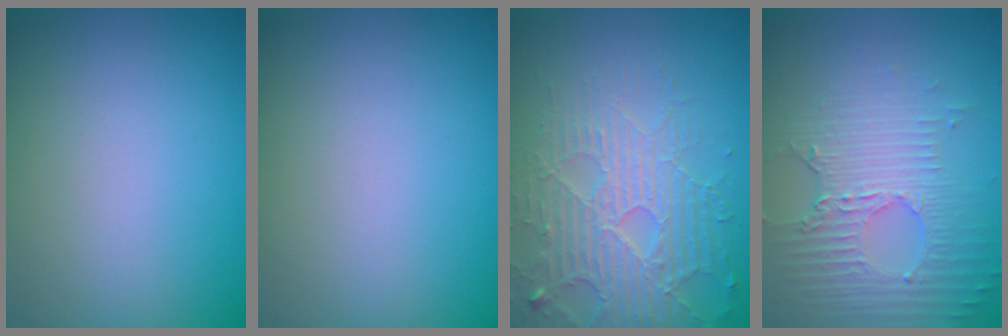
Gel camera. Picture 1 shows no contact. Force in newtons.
{"total": 0.0}
{"total": 4.6, "press": 4.4, "slide": 1.4}
{"total": 5.4, "press": 3.5, "slide": 4.1}